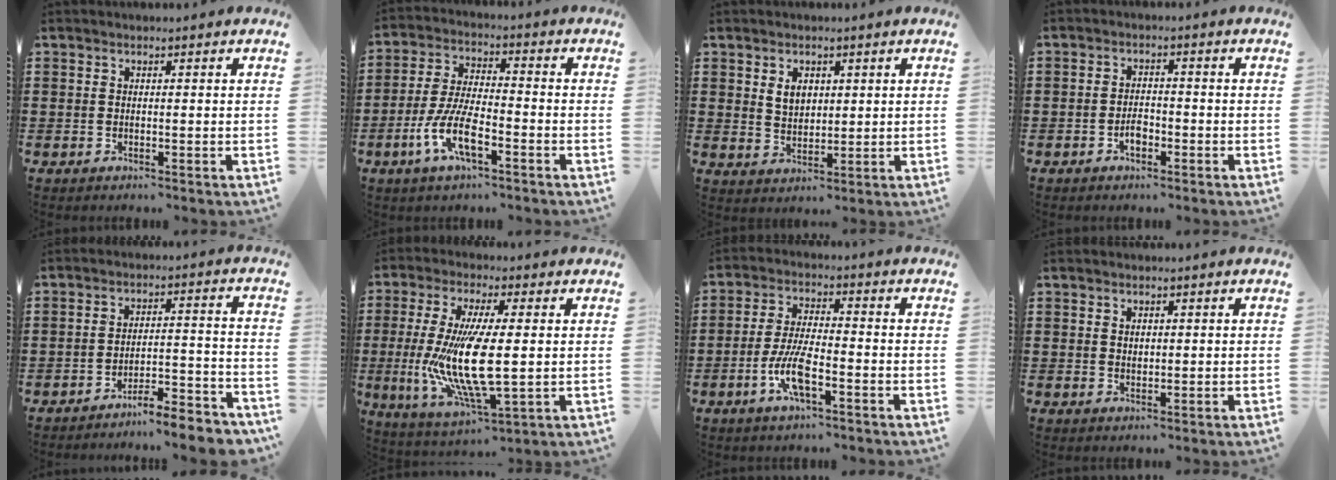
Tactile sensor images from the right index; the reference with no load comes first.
{"total": 8.3, "force": [-3.9, 2.5, 6.9], "torque": [-0.166, -0.013, -0.079]}
{"total": 3.4, "force": [1.2, 2.4, 2.0], "torque": [-0.047, 0.009, 0.021]}
{"total": 2.5, "force": [-1.2, 1.4, 1.7], "torque": [-0.034, 0.004, -0.023]}
{"total": 5.6, "force": [-5.4, -0.1, 1.5], "torque": [-0.023, -0.001, -0.106]}
{"total": 13.2, "force": [0.0, 4.4, 12.4], "torque": [-0.274, -0.021, -0.004]}
{"total": 7.1, "force": [-2.9, 2.0, 6.1], "torque": [-0.141, -0.011, -0.058]}
{"total": 1.0, "force": [0.5, 0.7, 0.4], "torque": [-0.010, 0.003, 0.011]}